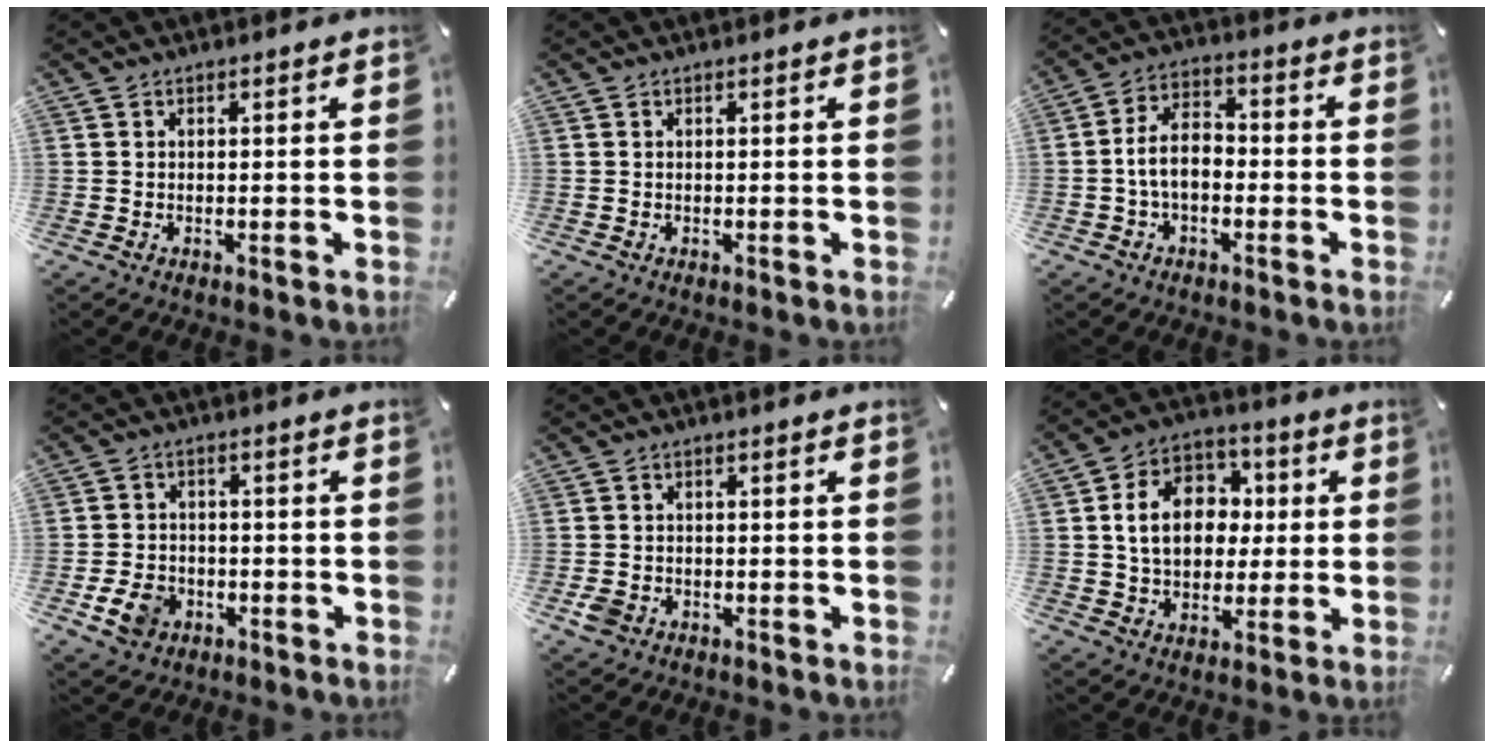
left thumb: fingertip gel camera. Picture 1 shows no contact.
{"total": 0.0}
{"total": 8.0, "force": [-2.1, 4.8, 6.0], "torque": [-0.121, 0.019, -0.040]}
{"total": 6.4, "force": [-2.4, 5.1, 3.0], "torque": [-0.065, 0.006, -0.045]}
{"total": 2.9, "force": [-1.2, 2.3, 1.3], "torque": [-0.029, 0.003, -0.024]}
{"total": 13.4, "force": [1.3, 11.0, 7.7], "torque": [-0.135, 0.013, 0.027]}